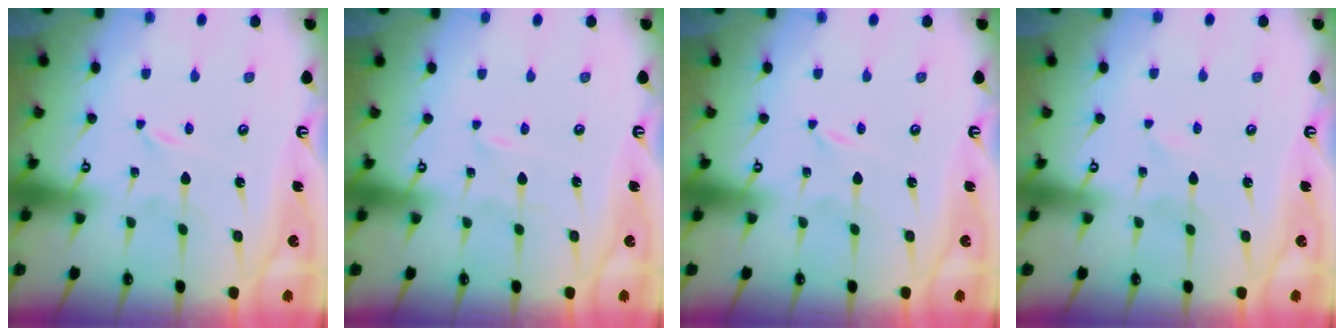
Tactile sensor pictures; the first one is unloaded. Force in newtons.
{"total": 0.0}
{"total": 0.0}
{"total": 1.2, "press": 1.1, "slide": 0.2}